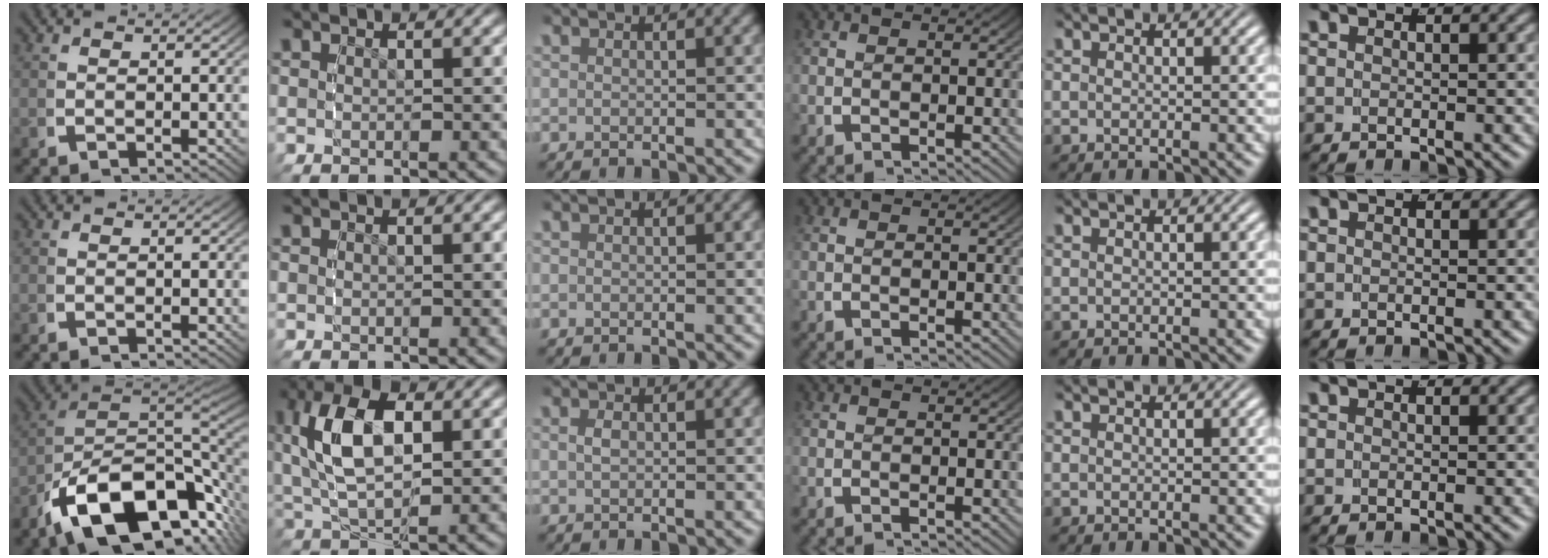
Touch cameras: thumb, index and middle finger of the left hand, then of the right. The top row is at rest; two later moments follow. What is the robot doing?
{"motion": "grasp_and_lifting", "object": "bowl"}